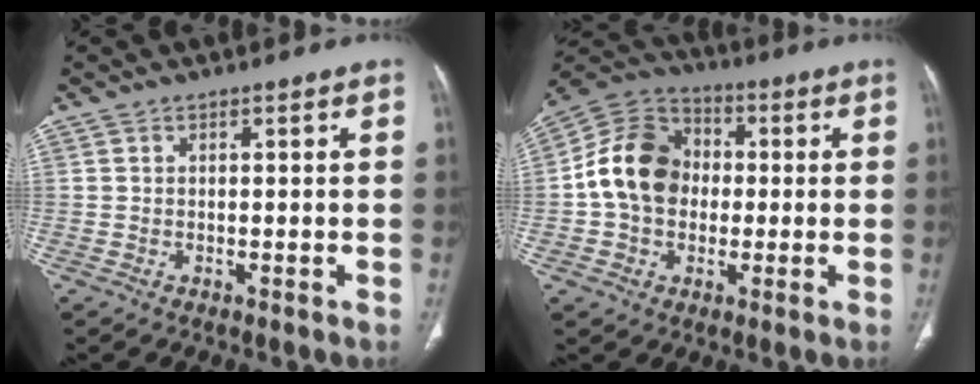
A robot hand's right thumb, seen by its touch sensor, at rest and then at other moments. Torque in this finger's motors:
{"motor_torque": [0.31, 2.08, 0.66, -0.53, 0.10]}